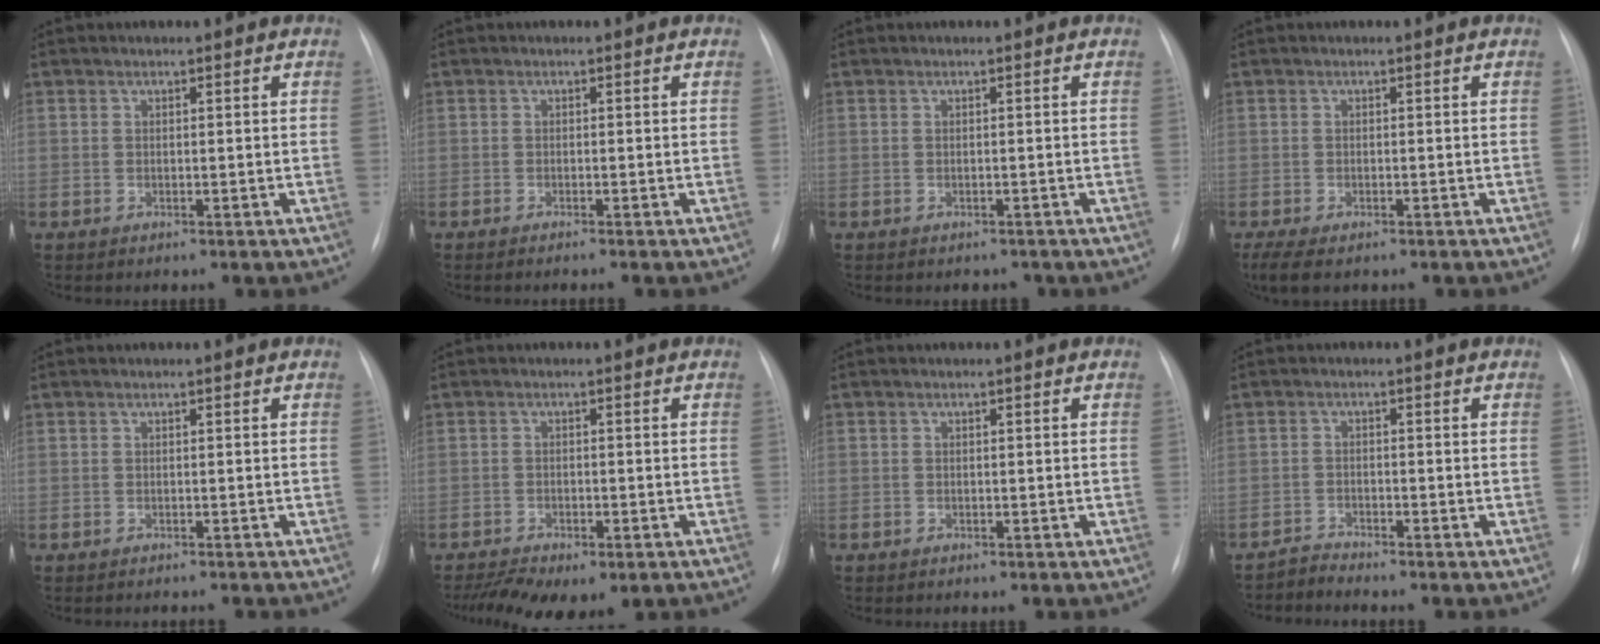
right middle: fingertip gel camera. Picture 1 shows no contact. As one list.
[{"total": 1.4, "force": [-1.1, -0.3, 0.8], "torque": [-0.009, -0.001, -0.013]}, {"total": 1.9, "force": [-1.6, 1.1, 0.1], "torque": [-0.002, 0.004, -0.020]}, {"total": 5.3, "force": [-3.7, 2.2, 3.1], "torque": [-0.057, -0.014, -0.056]}, {"total": 2.5, "force": [-2.3, 0.2, 0.7], "torque": [-0.007, -0.003, -0.027]}, {"total": 10.2, "force": [-7.0, 4.4, 6.1], "torque": [-0.108, -0.005, -0.097]}, {"total": 0.5, "force": [-0.3, 0.4, 0.0], "torque": [-0.004, 0.004, -0.006]}, {"total": 1.9, "force": [-1.7, -0.4, -0.7], "torque": [0.018, -0.013, -0.034]}]